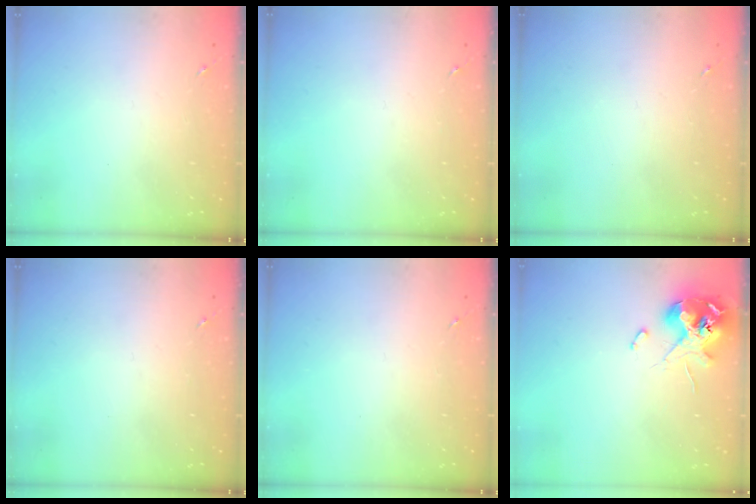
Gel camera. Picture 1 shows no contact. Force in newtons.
{"total": 0.0}
{"total": 0.0}
{"total": 0.0}
{"total": 0.0}
{"total": 12.1, "press": 11.9, "slide": 1.8}